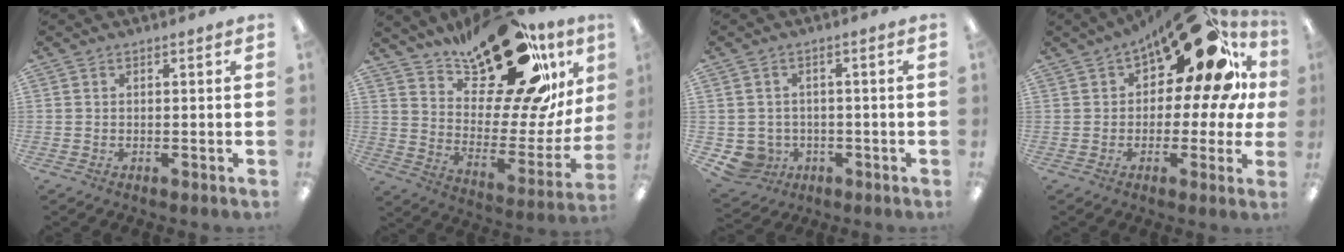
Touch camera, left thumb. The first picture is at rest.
{"total": 26.3, "force": [19.2, 9.0, 15.6], "torque": [-0.212, -0.135, 0.320]}
{"total": 4.7, "force": [-1.5, 4.4, 0.6], "torque": [-0.040, 0.006, -0.026]}
{"total": 22.1, "force": [10.6, 9.5, 16.9], "torque": [-0.238, -0.066, 0.170]}